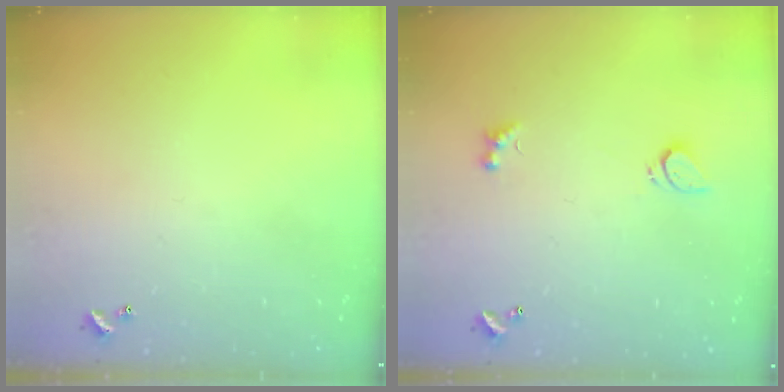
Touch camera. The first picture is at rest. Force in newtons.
{"total": 2.2, "press": 2.1, "slide": 0.6}